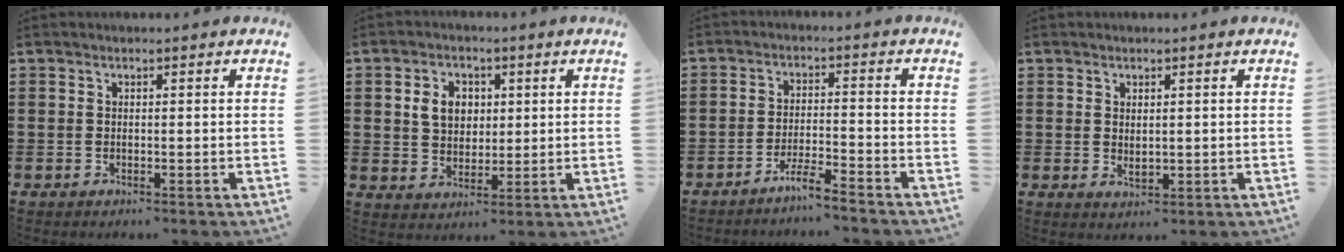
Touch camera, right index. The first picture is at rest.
{"total": 5.3, "force": [1.3, 4.1, 3.0], "torque": [-0.073, 0.015, 0.022]}
{"total": 4.2, "force": [-3.9, -0.4, 1.6], "torque": [-0.044, -0.005, -0.081]}
{"total": 1.5, "force": [0.4, 0.8, 1.2], "torque": [-0.023, 0.003, 0.006]}